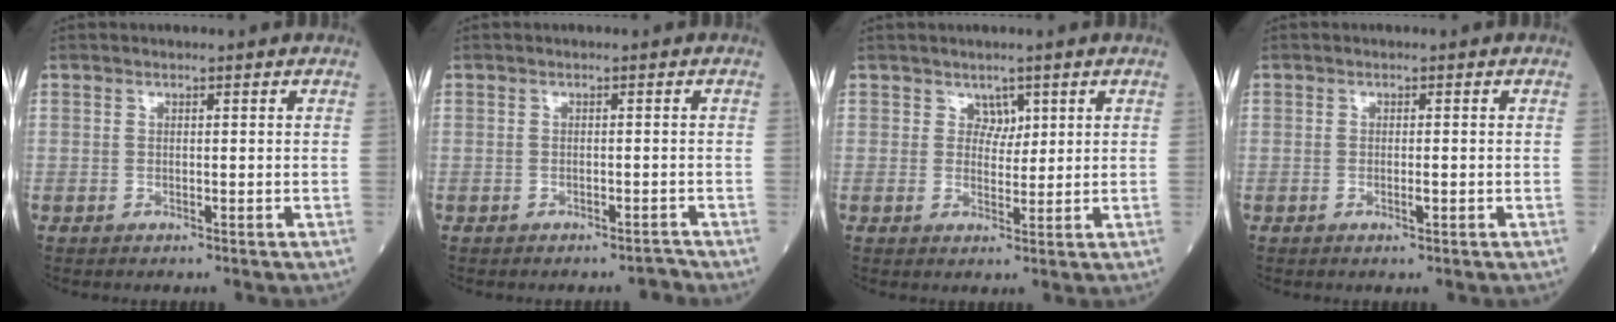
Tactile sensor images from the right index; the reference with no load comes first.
{"total": 1.0, "force": [-0.9, 0.1, 0.1], "torque": [0.005, 0.000, -0.013]}
{"total": 2.1, "force": [1.4, 1.2, 0.9], "torque": [-0.005, -0.003, 0.021]}
{"total": 1.2, "force": [-0.3, 0.3, 1.1], "torque": [-0.019, -0.001, -0.004]}